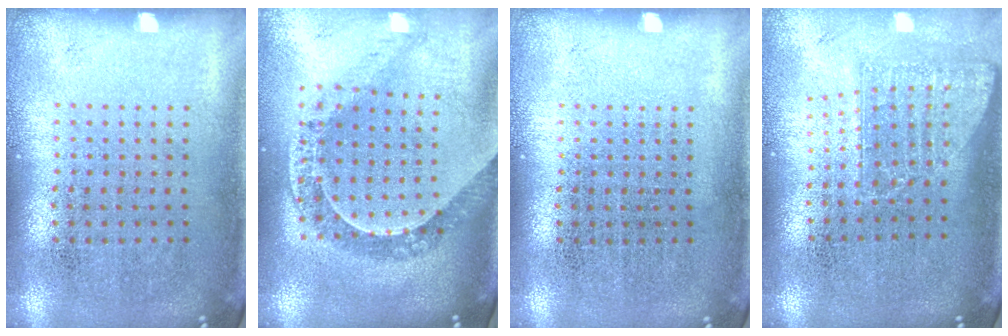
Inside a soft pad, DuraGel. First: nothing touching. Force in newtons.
{"total": 1.1, "press": 1.1, "slide": 0.2}
{"total": 0.0}
{"total": 1.7, "press": 1.2, "slide": 1.2}